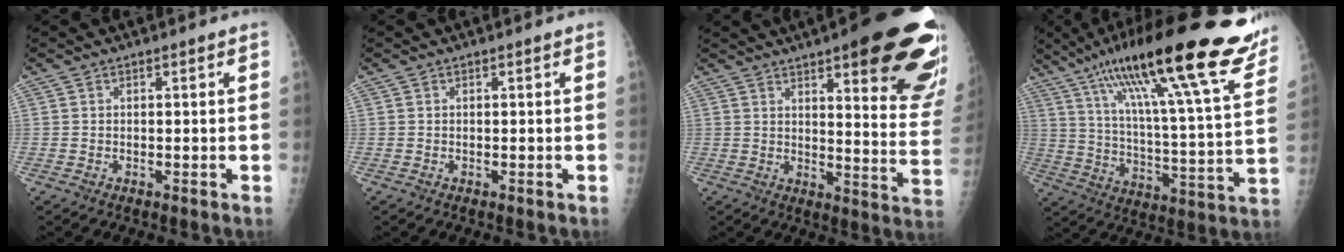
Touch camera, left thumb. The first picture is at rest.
{"total": 0.0}
{"total": 25.6, "force": [14.1, 6.2, 20.4], "torque": [-0.195, -0.051, 0.177]}
{"total": 29.2, "force": [19.6, 4.5, 21.1], "torque": [-0.325, -0.046, 0.305]}